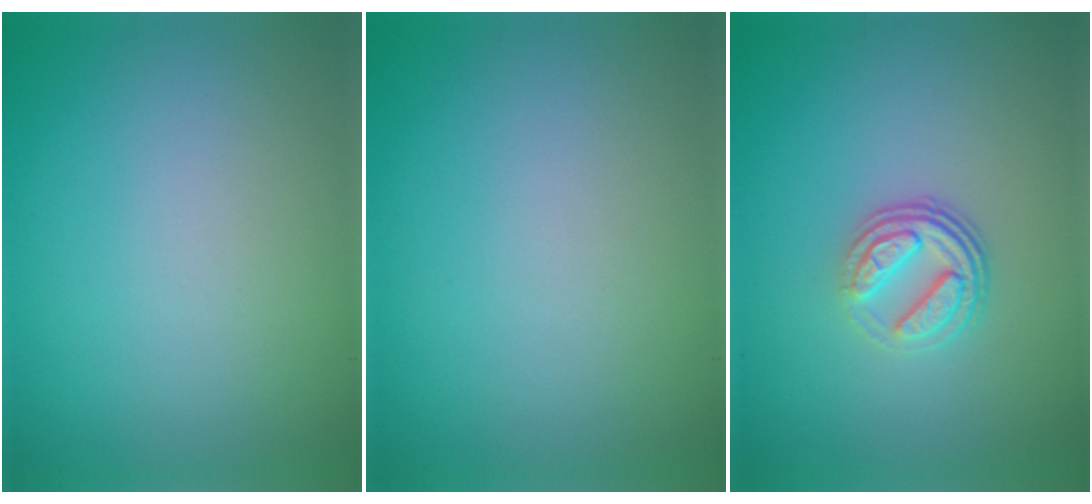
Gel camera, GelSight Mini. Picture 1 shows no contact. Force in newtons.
{"total": 0.0}
{"total": 3.8, "press": 2.7, "slide": 2.6}